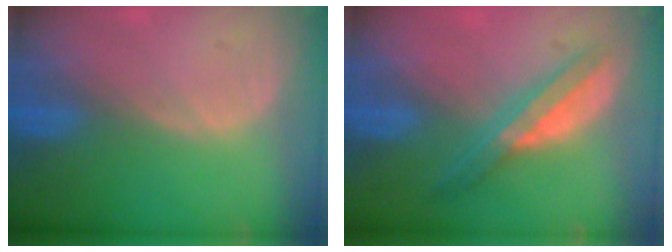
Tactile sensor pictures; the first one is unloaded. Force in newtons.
{"total": 5.7, "press": 5.3, "slide": 1.9}